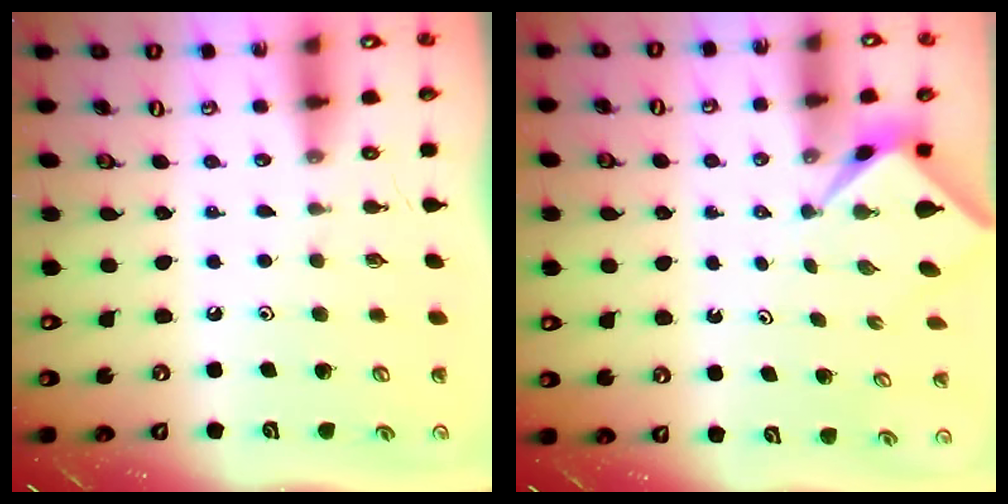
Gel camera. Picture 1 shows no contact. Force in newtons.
{"total": 2.2, "press": 2.2, "slide": 0.2}